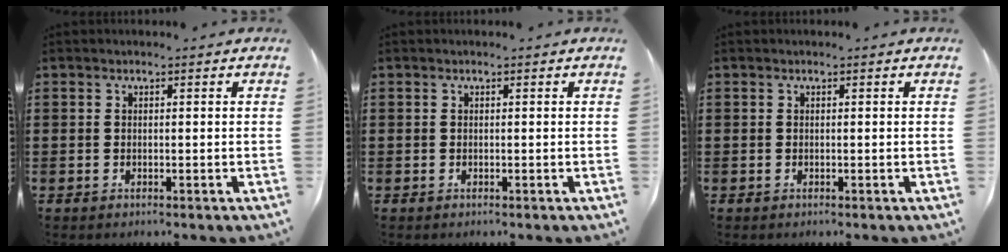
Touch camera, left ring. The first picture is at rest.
{"total": 0.0}
{"total": 0.0}